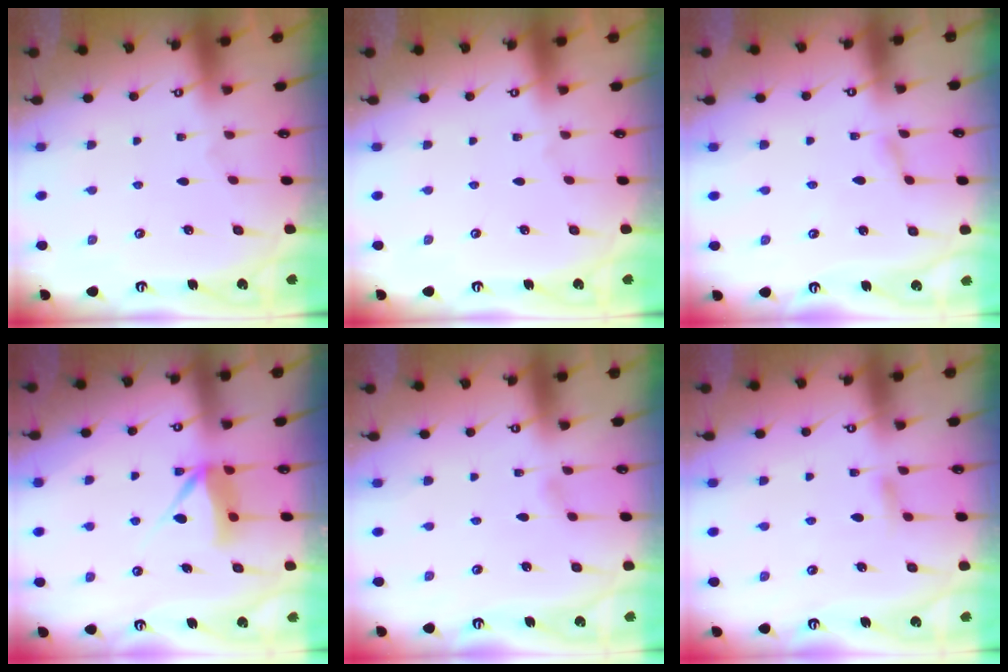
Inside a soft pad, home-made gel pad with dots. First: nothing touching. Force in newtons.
{"total": 0.0}
{"total": 2.0, "press": 1.9, "slide": 0.3}
{"total": 7.9, "press": 7.9, "slide": 0.1}
{"total": 2.3, "press": 2.3, "slide": 0.3}
{"total": 6.5, "press": 6.5, "slide": 0.7}